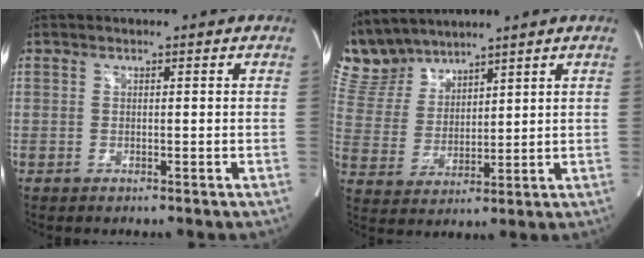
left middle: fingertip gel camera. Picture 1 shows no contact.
{"total": 8.7, "force": [8.3, 2.5, 0.9], "torque": [-0.040, 0.015, 0.187]}